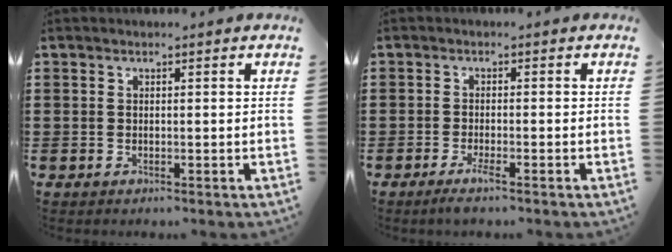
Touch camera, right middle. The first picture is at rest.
{"total": 2.0, "force": [-1.2, 0.1, 1.6], "torque": [-0.034, -0.005, -0.024]}